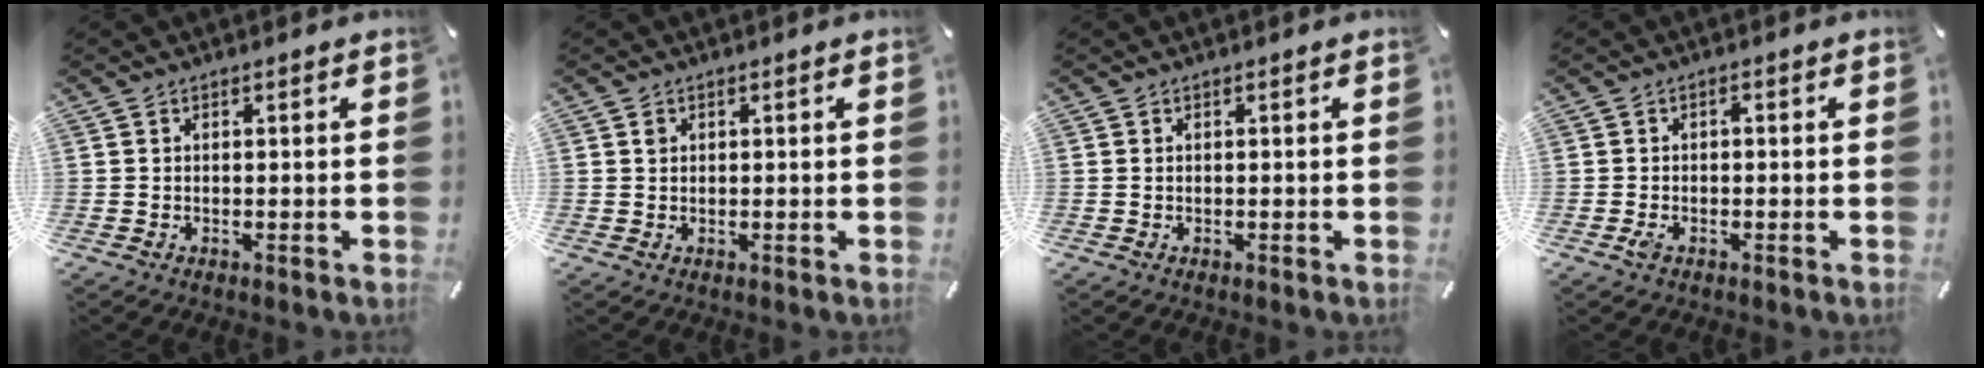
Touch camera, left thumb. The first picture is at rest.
{"total": 0.8, "force": [0.3, 0.7, 0.3], "torque": [0.003, -0.001, 0.004]}
{"total": 0.0}
{"total": 1.7, "force": [-0.7, 0.8, 1.3], "torque": [-0.032, 0.001, -0.017]}